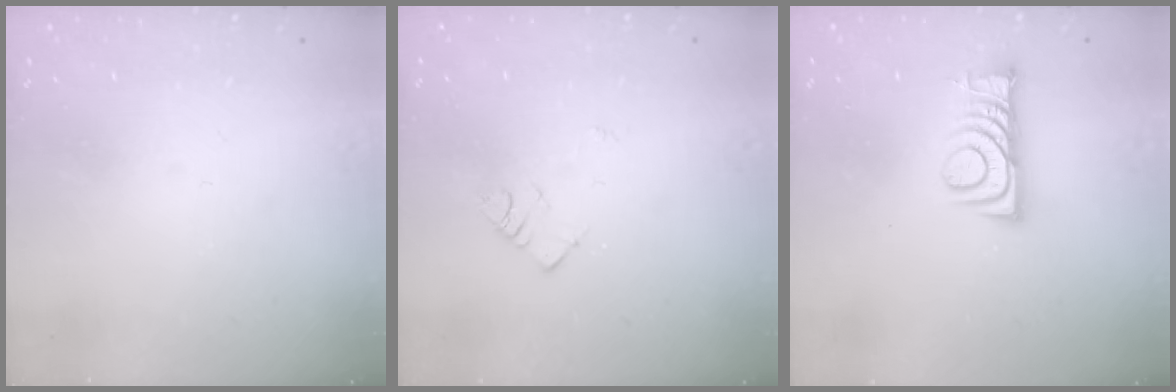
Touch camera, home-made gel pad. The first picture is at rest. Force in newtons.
{"total": 2.9, "press": 2.9, "slide": 0.5}
{"total": 8.5, "press": 8.4, "slide": 0.9}